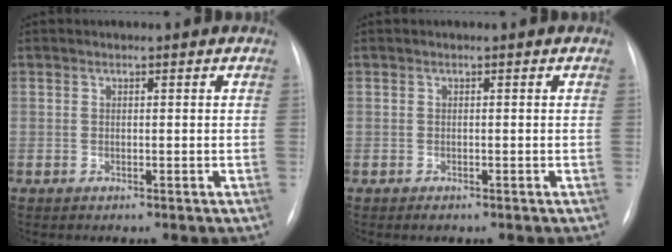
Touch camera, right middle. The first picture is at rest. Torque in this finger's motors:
{"motor_torque": [-0.05, 0.04, 0.00, 0.02]}